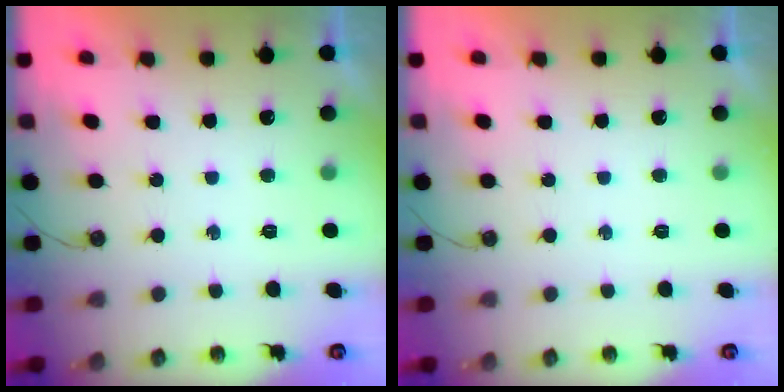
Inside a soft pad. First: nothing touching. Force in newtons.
{"total": 0.0}